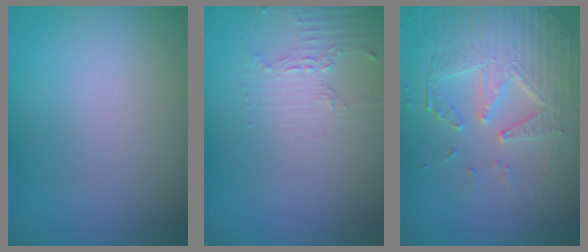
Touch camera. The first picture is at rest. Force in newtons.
{"total": 2.1, "press": 1.5, "slide": 1.5}
{"total": 6.4, "press": 5.0, "slide": 4.0}